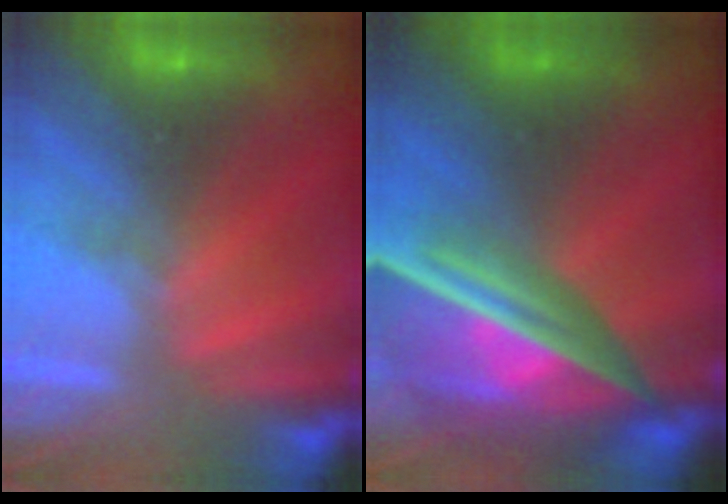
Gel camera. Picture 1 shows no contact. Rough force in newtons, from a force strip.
{"total": 7.6}